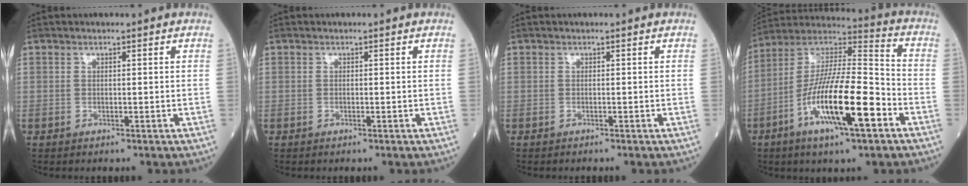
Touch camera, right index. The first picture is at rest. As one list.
[{"total": 0.0}, {"total": 0.0}, {"total": 18.2, "force": [-6.9, 3.0, 16.6], "torque": [-0.313, -0.006, -0.124]}]